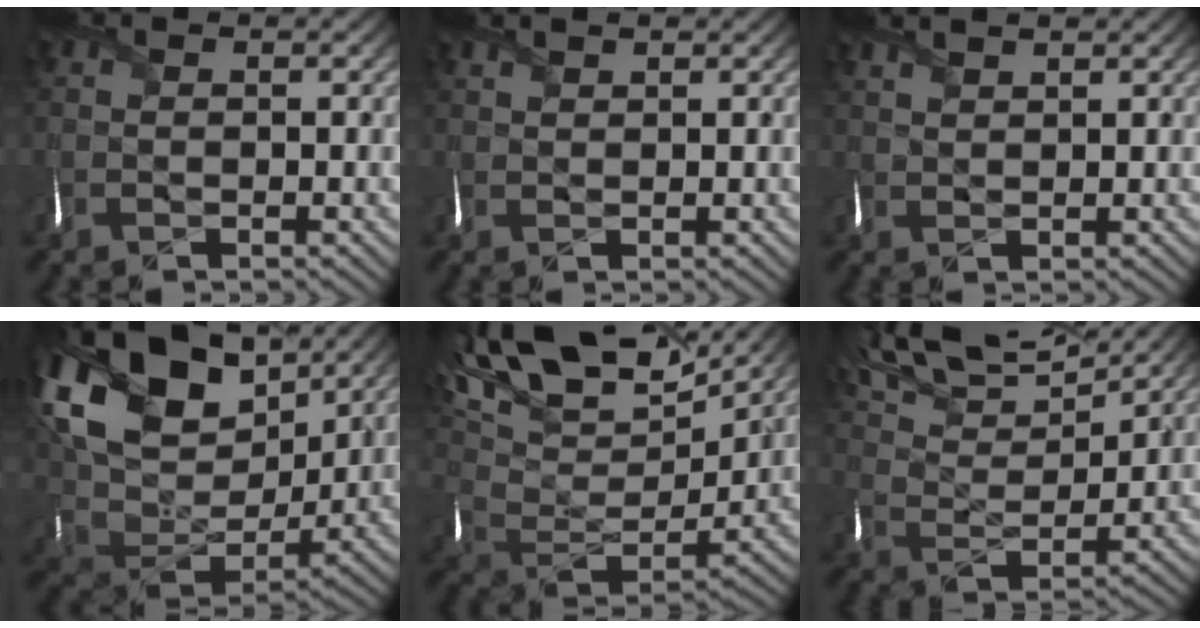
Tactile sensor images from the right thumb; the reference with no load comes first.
{"total": 1.9, "force": [1.7, 0.4, 0.8], "torque": [-0.023, 0.010, 0.035]}
{"total": 2.8, "force": [2.4, 0.7, 1.3], "torque": [-0.031, 0.007, 0.048]}
{"total": 19.8, "force": [9.3, 12.4, 12.3], "torque": [-0.297, 0.024, 0.184]}
{"total": 19.3, "force": [11.9, 8.5, 12.5], "torque": [-0.274, 0.033, 0.191]}
{"total": 14.7, "force": [11.8, 4.6, 7.6], "torque": [-0.196, 0.017, 0.180]}